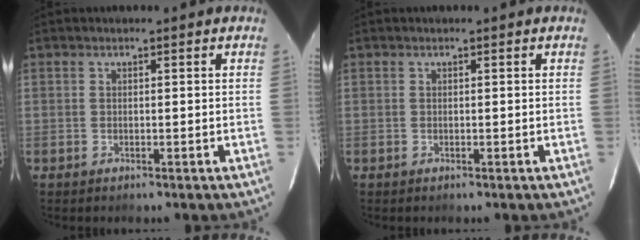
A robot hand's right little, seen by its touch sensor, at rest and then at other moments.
{"total": 0.0}